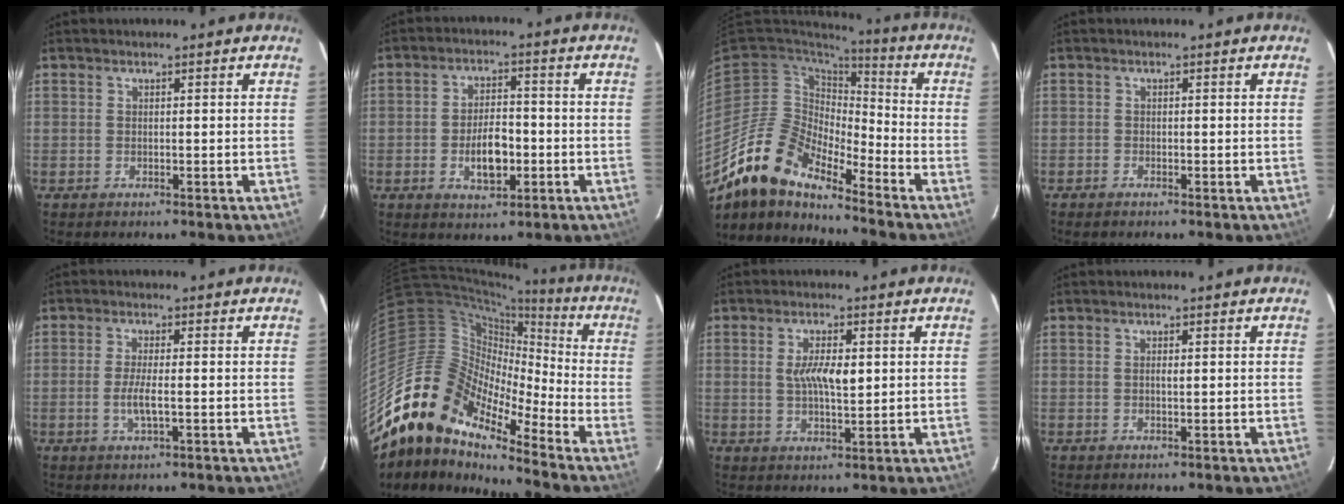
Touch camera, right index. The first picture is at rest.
{"total": 7.5, "force": [-2.3, 3.8, 6.1], "torque": [-0.113, 0.008, -0.032]}
{"total": 15.3, "force": [-12.9, 4.5, 6.8], "torque": [-0.118, -0.009, -0.258]}
{"total": 0.7, "force": [-0.6, 0.2, 0.1], "torque": [-0.006, -0.001, -0.014]}
{"total": 3.0, "force": [-1.0, 0.3, 2.8], "torque": [-0.055, -0.003, -0.018]}
{"total": 16.5, "force": [-12.7, 6.2, 8.5], "torque": [-0.124, -0.008, -0.259]}
{"total": 5.5, "force": [0.7, 2.0, 5.1], "torque": [-0.091, 0.002, 0.014]}
{"total": 0.8, "force": [0.0, 0.1, 0.8], "torque": [-0.014, 0.003, -0.001]}